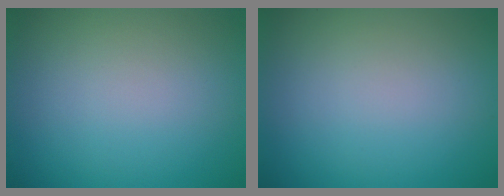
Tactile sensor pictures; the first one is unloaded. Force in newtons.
{"total": 0.0}